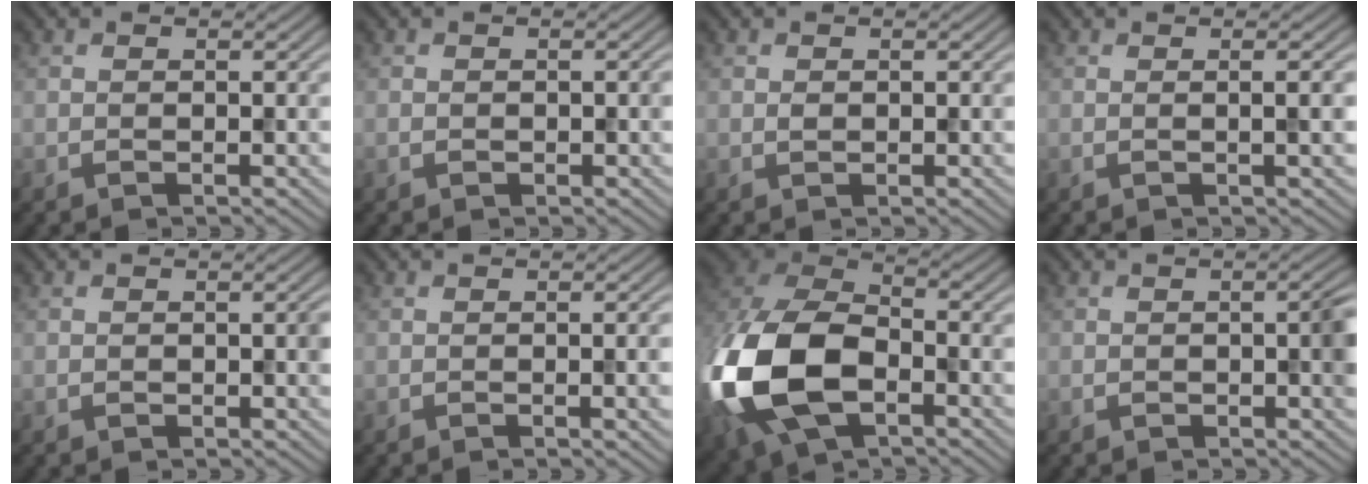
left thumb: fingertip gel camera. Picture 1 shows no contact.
{"total": 1.1, "force": [-0.3, 0.7, 0.7], "torque": [-0.014, -0.003, -0.004]}
{"total": 0.7, "force": [0.1, 0.5, 0.4], "torque": [-0.009, -0.002, 0.000]}
{"total": 2.3, "force": [0.1, 0.4, 2.2], "torque": [-0.031, 0.007, -0.003]}
{"total": 1.4, "force": [-0.3, 0.9, 1.1], "torque": [-0.017, -0.002, -0.003]}
{"total": 3.3, "force": [-0.4, 0.9, 3.2], "torque": [-0.043, 0.000, -0.004]}
{"total": 17.8, "force": [-4.8, 11.2, 13.0], "torque": [-0.337, -0.038, -0.088]}
{"total": 2.4, "force": [-0.2, 0.7, 2.3], "torque": [-0.035, 0.001, -0.003]}